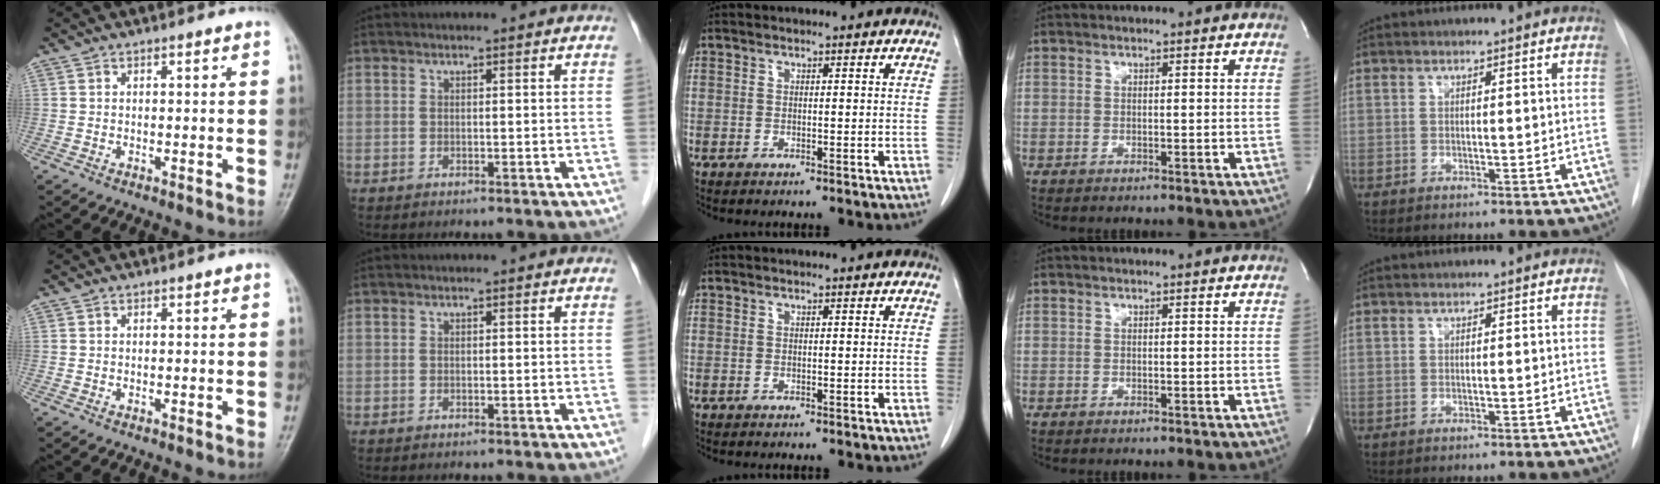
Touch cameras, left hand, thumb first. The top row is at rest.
{}